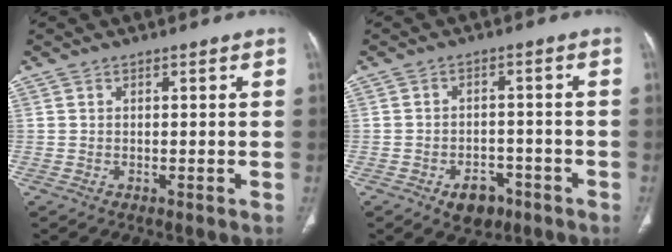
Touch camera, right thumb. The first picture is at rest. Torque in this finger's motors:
{"motor_torque": [2.12, 0.33, 0.45, -0.33, 0.00]}